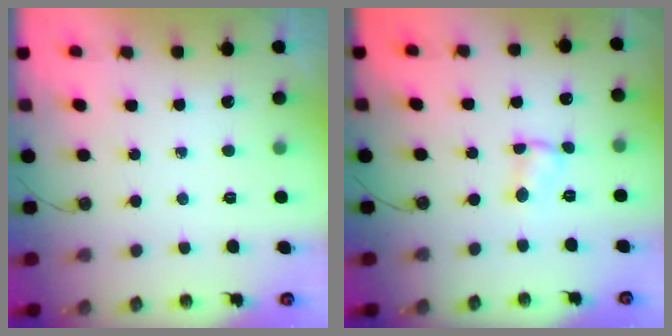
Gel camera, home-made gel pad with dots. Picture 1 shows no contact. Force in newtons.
{"total": 1.5, "press": 1.5, "slide": 0.2}